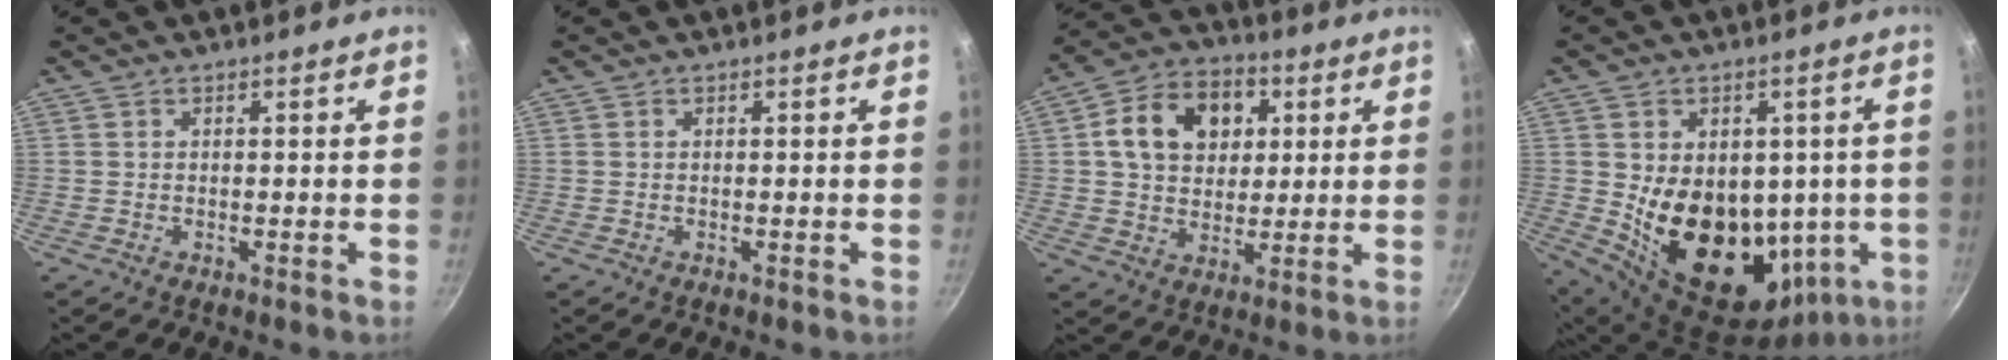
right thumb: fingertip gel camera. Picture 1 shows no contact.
{"total": 0.0}
{"total": 14.1, "force": [3.6, 10.8, 8.4], "torque": [-0.116, 0.014, 0.050]}
{"total": 21.1, "force": [-0.6, 14.9, 15.0], "torque": [-0.208, -0.021, 0.018]}